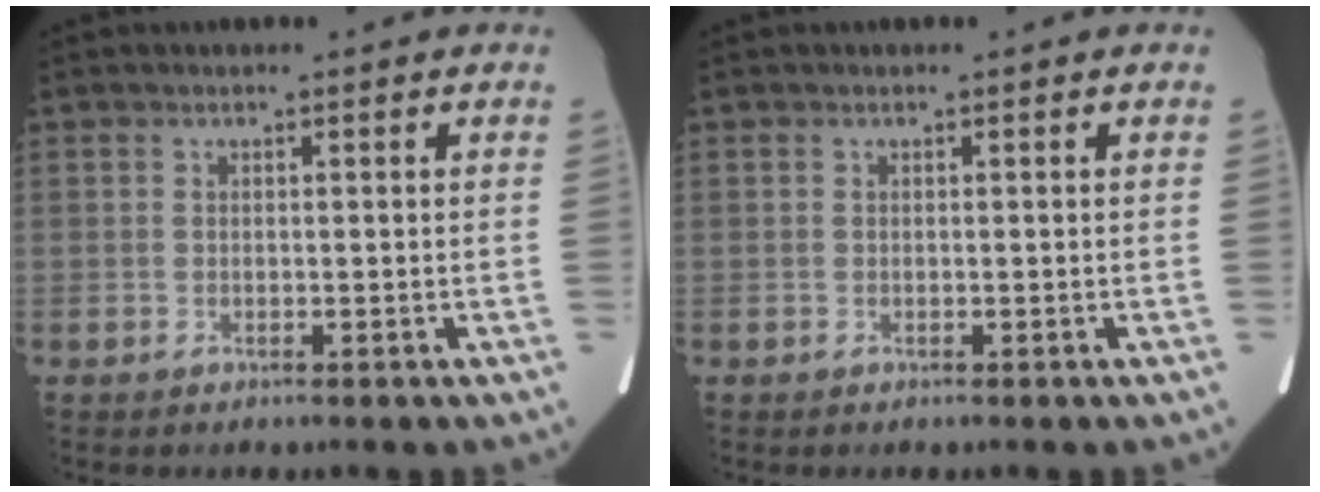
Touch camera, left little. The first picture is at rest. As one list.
[{"total": 0.0}]